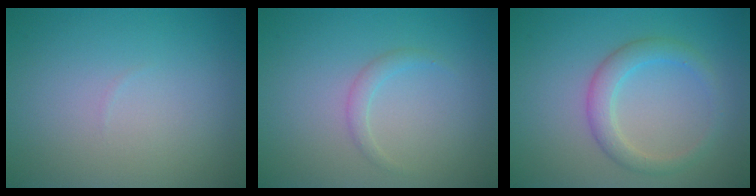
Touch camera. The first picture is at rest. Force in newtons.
{"total": 1.1, "press": 1.1, "slide": 0.1}
{"total": 2.8, "press": 2.8, "slide": 0.2}